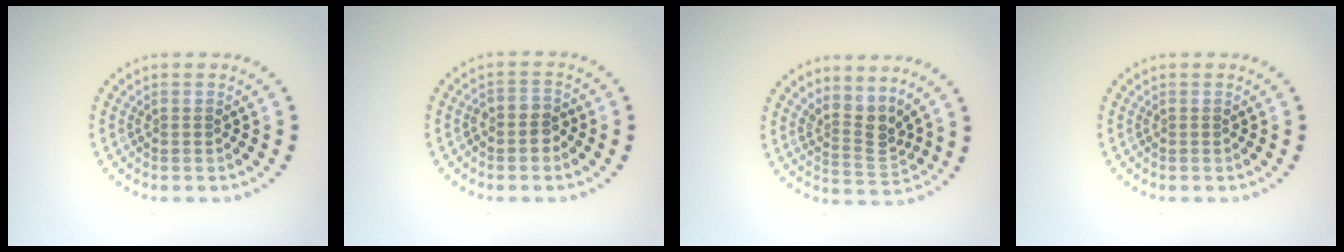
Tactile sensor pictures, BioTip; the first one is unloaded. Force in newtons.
{"total": 1.9, "press": 1.7, "slide": 0.8}
{"total": 3.0, "press": 2.1, "slide": 2.1}
{"total": 0.0}